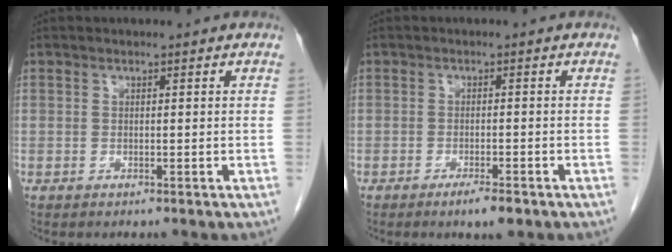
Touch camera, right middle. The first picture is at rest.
{"total": 2.9, "force": [-1.9, 0.4, 2.2], "torque": [-0.037, -0.004, -0.028]}